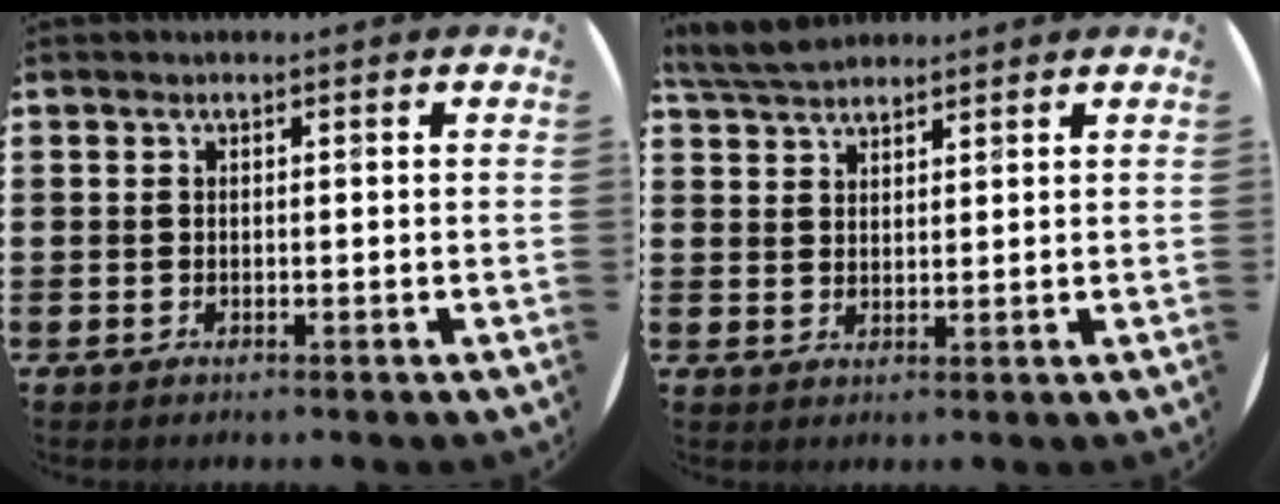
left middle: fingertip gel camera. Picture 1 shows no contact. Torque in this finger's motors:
{"motor_torque": [0.46, -0.49, 0.05, 0.05]}